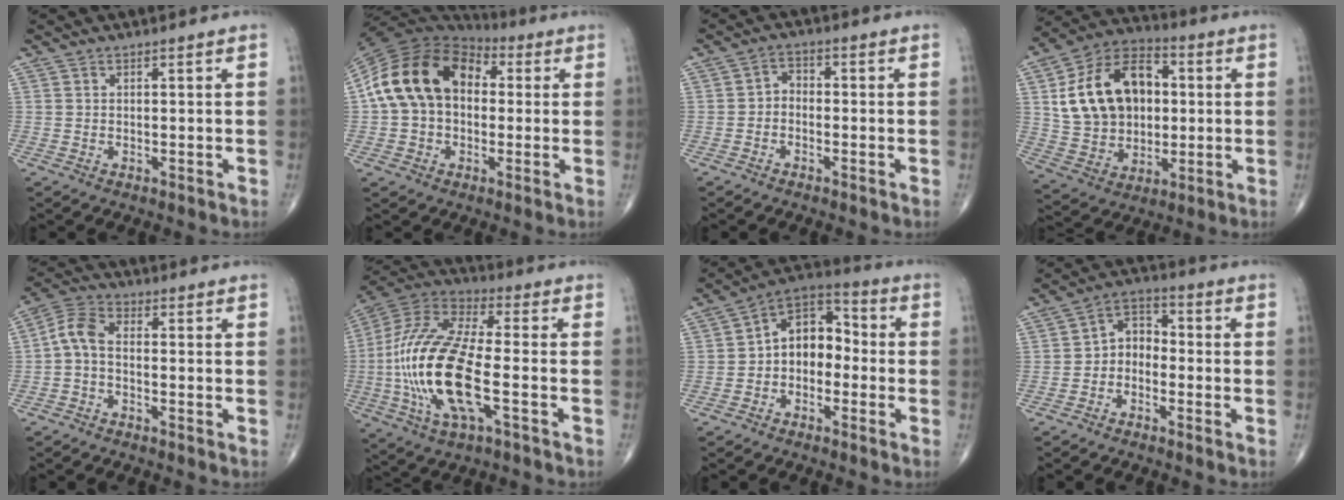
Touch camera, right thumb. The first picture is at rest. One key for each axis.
{"total": 17.6, "fx": 2.0, "fy": 12.5, "fz": 12.2, "tx": -0.216, "ty": 0.040, "tz": 0.026}
{"total": 2.7, "fx": -1.0, "fy": 1.9, "fz": 1.5, "tx": -0.013, "ty": 0.020, "tz": -0.028}
{"total": 19.4, "fx": 3.1, "fy": 14.0, "fz": 13.0, "tx": -0.195, "ty": 0.019, "tz": 0.057}
{"total": 5.5, "fx": -1.1, "fy": 3.0, "fz": 4.5, "tx": -0.095, "ty": 0.023, "tz": -0.034}
{"total": 22.7, "fx": -4.5, "fy": 7.8, "fz": 20.8, "tx": -0.467, "ty": 0.016, "tz": -0.080}
{"total": 10.0, "fx": -1.5, "fy": 7.1, "fz": 6.8, "tx": -0.074, "ty": 0.044, "tz": -0.046}
{"total": 5.7, "fx": -1.8, "fy": 4.2, "fz": 3.4, "tx": -0.037, "ty": 0.034, "tz": -0.048}